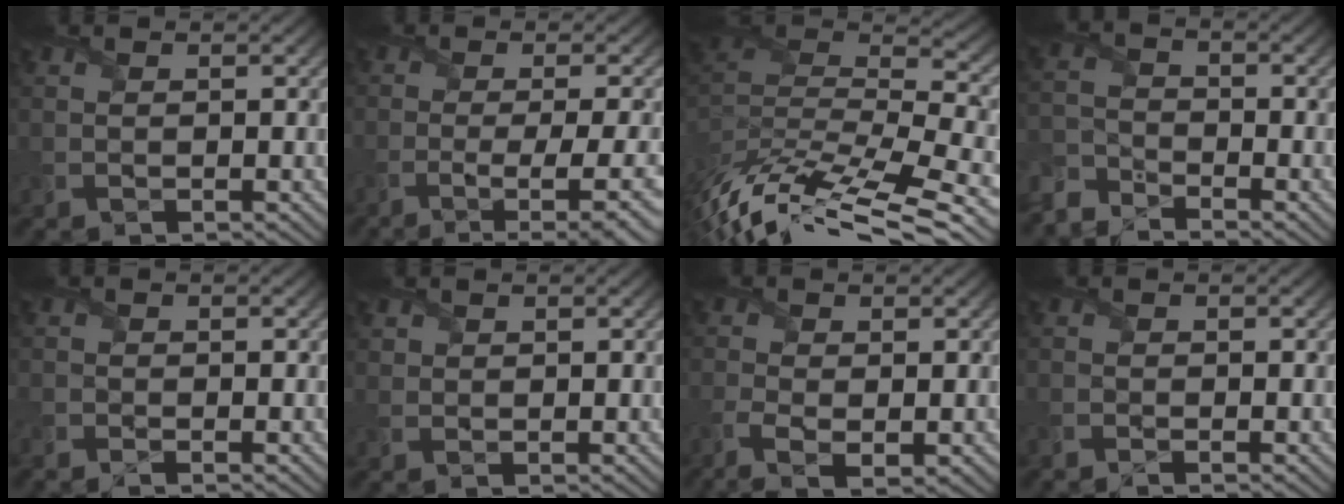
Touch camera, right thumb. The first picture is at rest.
{"total": 7.2, "force": [-3.2, 1.3, 6.4], "torque": [-0.092, -0.007, -0.045]}
{"total": 11.7, "force": [-5.6, 3.2, 9.7], "torque": [-0.196, 0.014, -0.083]}
{"total": 4.6, "force": [-4.3, 1.4, 0.9], "torque": [-0.027, -0.006, -0.106]}
{"total": 1.3, "force": [-1.2, 0.4, 0.4], "torque": [-0.012, -0.008, -0.027]}
{"total": 0.8, "force": [0.6, 0.6, 0.0], "torque": [-0.004, -0.002, 0.011]}
{"total": 4.2, "force": [-2.0, 1.6, 3.3], "torque": [-0.089, -0.012, -0.040]}
{"total": 1.0, "force": [-1.0, 0.1, 0.3], "torque": [-0.007, -0.003, -0.023]}